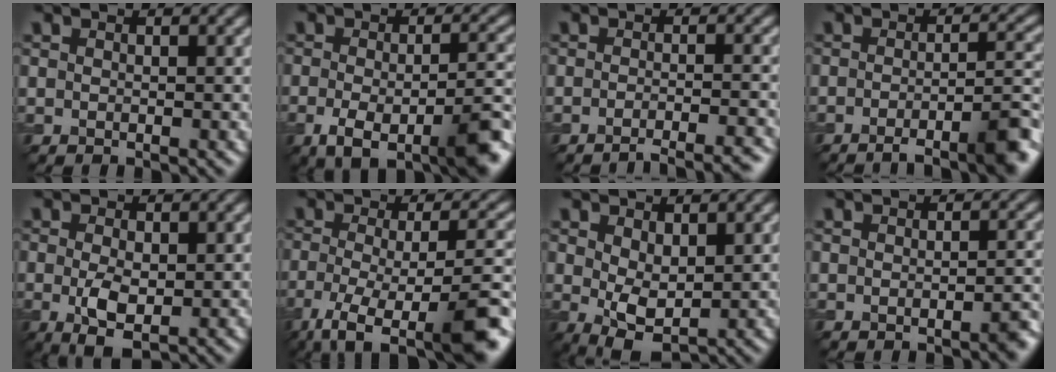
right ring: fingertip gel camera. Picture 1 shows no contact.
{"total": 7.6, "force": [-3.2, 2.5, 6.5], "torque": [-0.114, -0.011, -0.053]}
{"total": 5.0, "force": [-4.0, 1.2, 2.9], "torque": [-0.023, 0.005, -0.048]}
{"total": 6.2, "force": [-3.7, 1.2, 4.8], "torque": [-0.053, 0.007, -0.058]}
{"total": 3.9, "force": [-0.3, 1.9, 3.4], "torque": [-0.070, -0.007, -0.002]}
{"total": 12.1, "force": [-6.9, 3.4, 9.3], "torque": [-0.149, -0.012, -0.106]}
{"total": 4.4, "force": [0.8, 2.4, 3.6], "torque": [-0.073, -0.008, 0.022]}
{"total": 1.5, "force": [-0.9, 0.3, 1.2], "torque": [-0.010, 0.003, -0.014]}